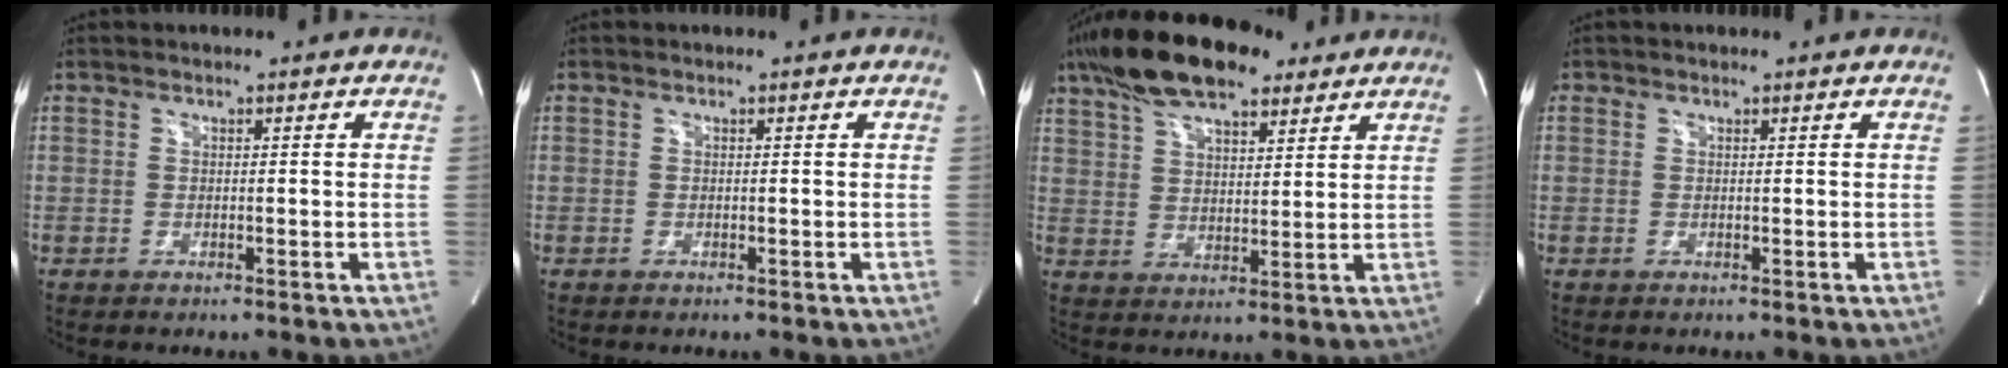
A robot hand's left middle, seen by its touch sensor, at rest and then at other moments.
{"total": 0.0}
{"total": 16.1, "force": [11.5, 5.7, 9.7], "torque": [-0.193, 0.041, 0.199]}
{"total": 0.0}